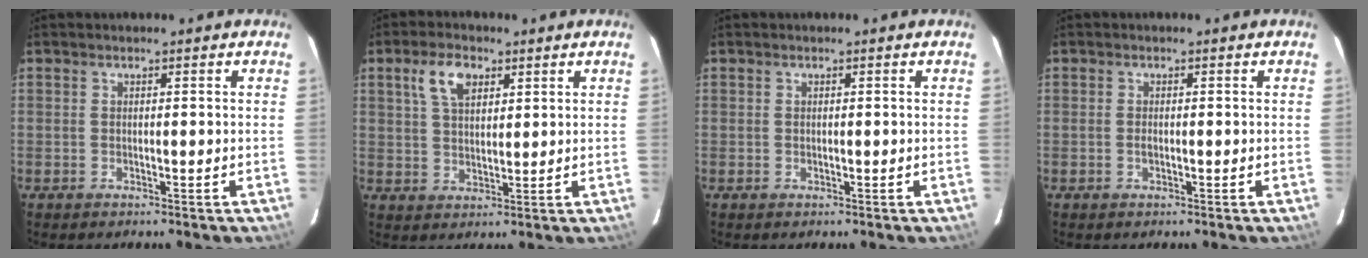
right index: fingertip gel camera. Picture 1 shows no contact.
{"total": 6.4, "force": [3.1, 3.5, 4.4], "torque": [-0.085, 0.015, 0.058]}
{"total": 0.0}
{"total": 0.9, "force": [-0.2, 0.5, 0.7], "torque": [-0.014, 0.001, -0.004]}